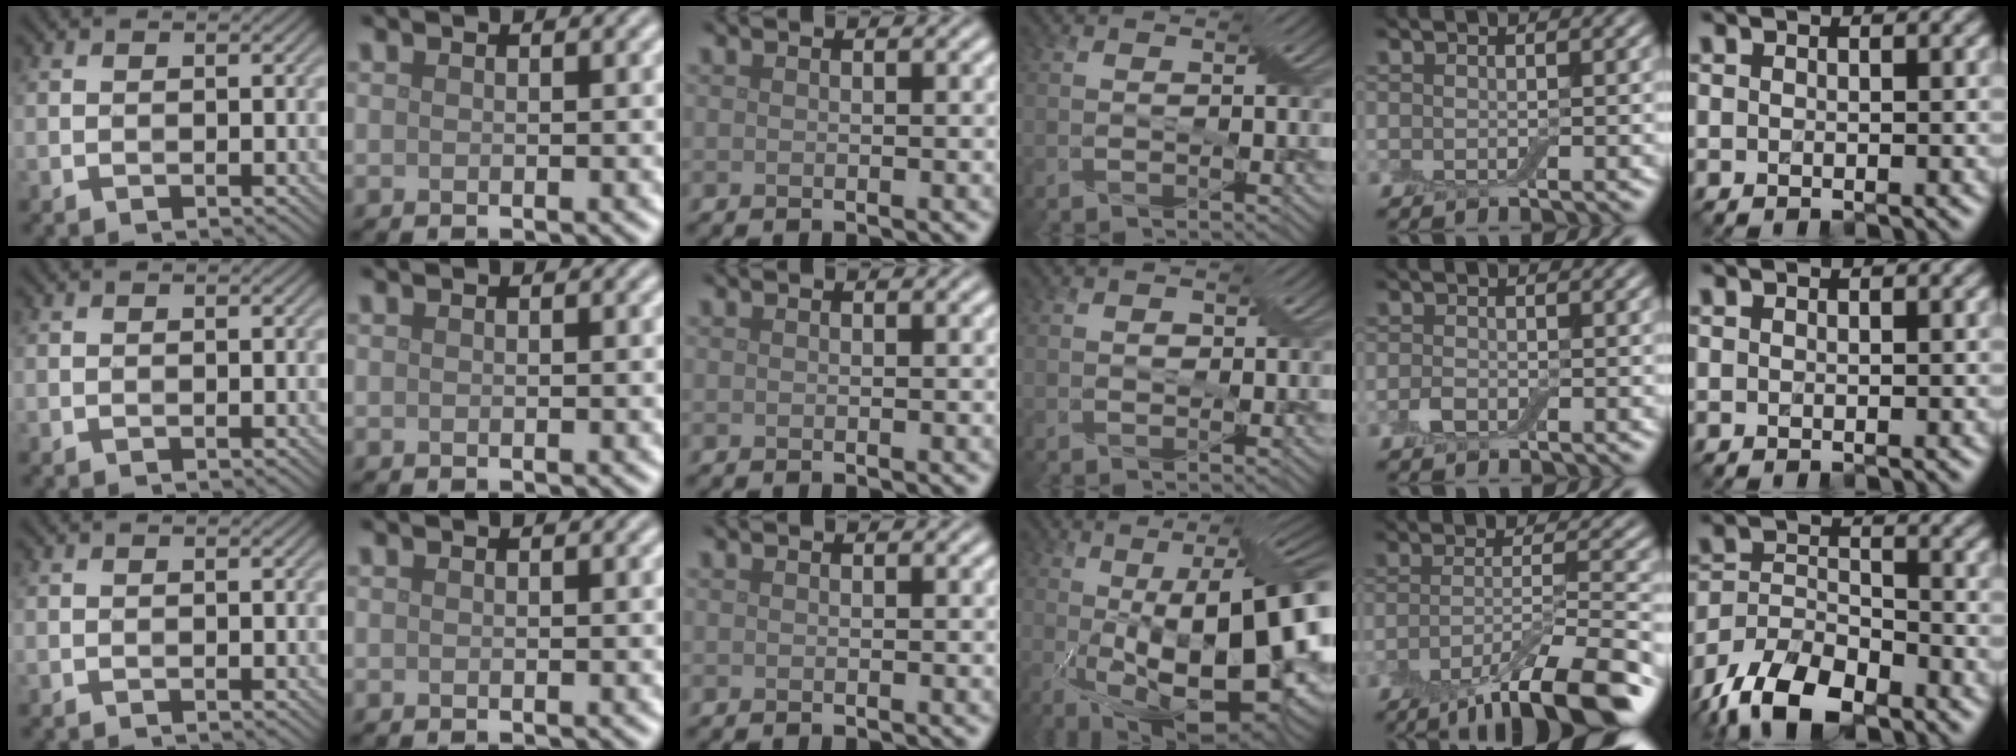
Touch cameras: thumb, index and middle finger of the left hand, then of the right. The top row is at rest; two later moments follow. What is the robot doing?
{"motion": "insert", "object": "drawer"}